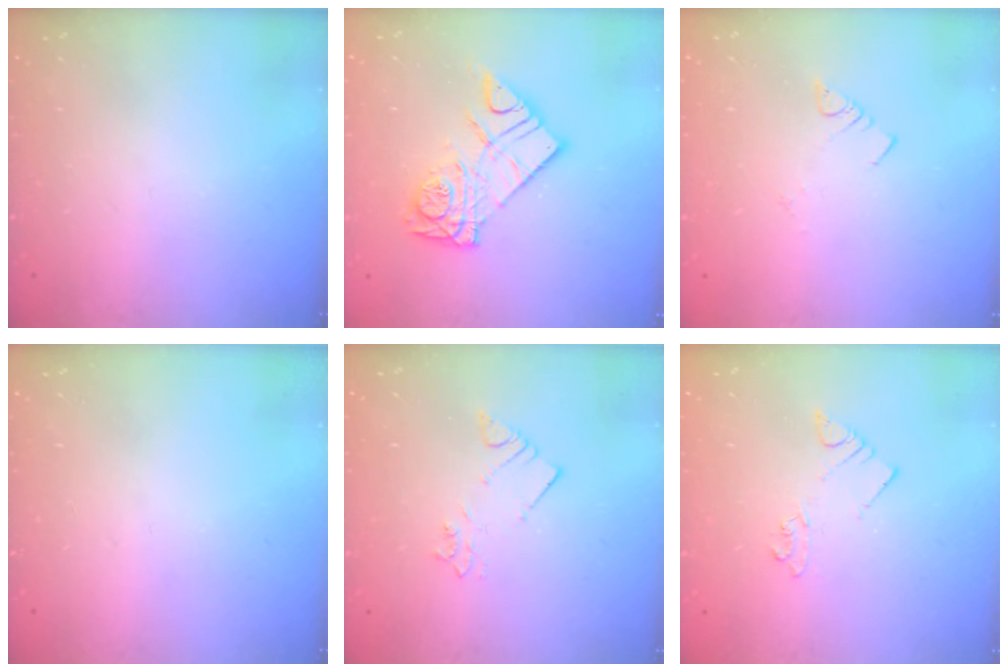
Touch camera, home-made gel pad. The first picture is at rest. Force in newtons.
{"total": 12.8, "press": 12.8, "slide": 1.1}
{"total": 1.8, "press": 1.8, "slide": 0.2}
{"total": 0.0}
{"total": 2.3, "press": 2.3, "slide": 0.3}
{"total": 2.0, "press": 2.0, "slide": 0.2}